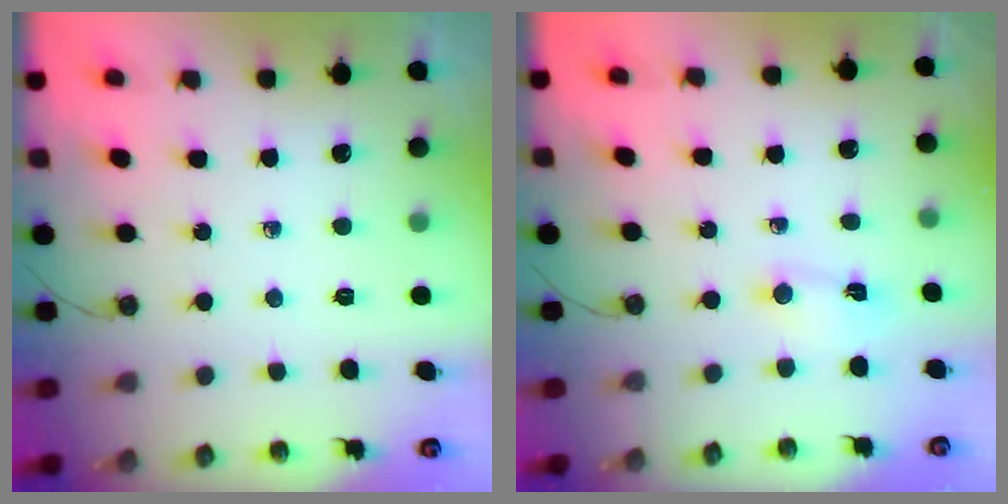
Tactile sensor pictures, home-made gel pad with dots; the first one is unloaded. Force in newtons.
{"total": 2.2, "press": 2.1, "slide": 0.3}